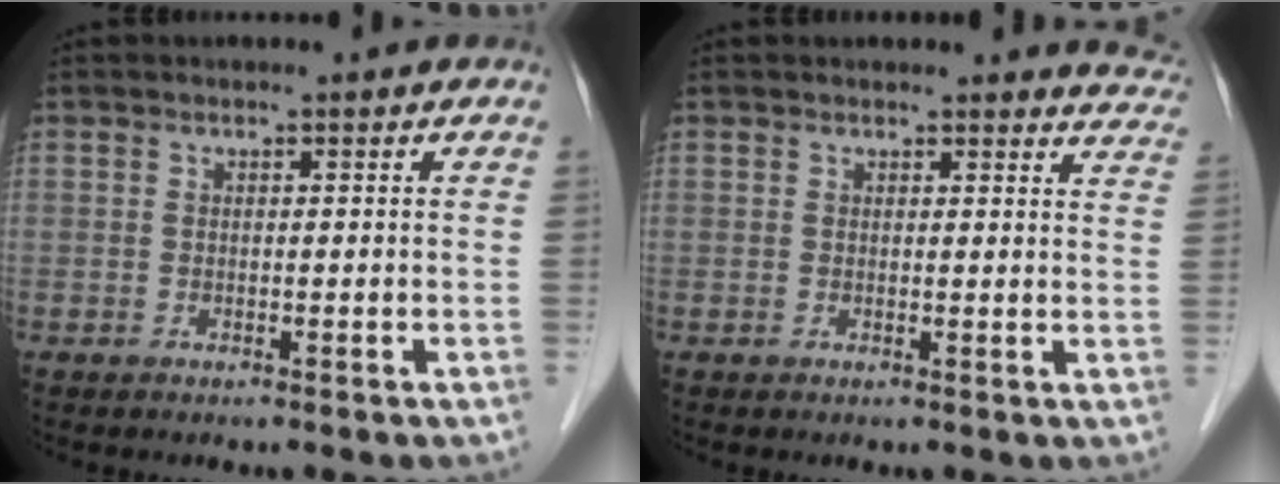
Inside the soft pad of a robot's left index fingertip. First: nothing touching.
{"total": 7.8, "force": [7.5, 1.9, 0.7], "torque": [0.031, -0.017, 0.044]}